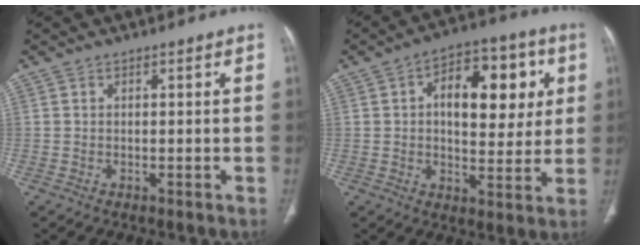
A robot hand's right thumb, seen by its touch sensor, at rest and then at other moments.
{"total": 16.5, "force": [3.8, 9.1, 13.3], "torque": [-0.143, 0.010, 0.052]}